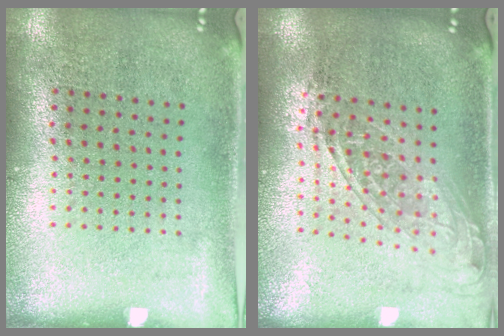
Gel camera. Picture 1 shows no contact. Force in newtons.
{"total": 1.6, "press": 1.2, "slide": 1.0}